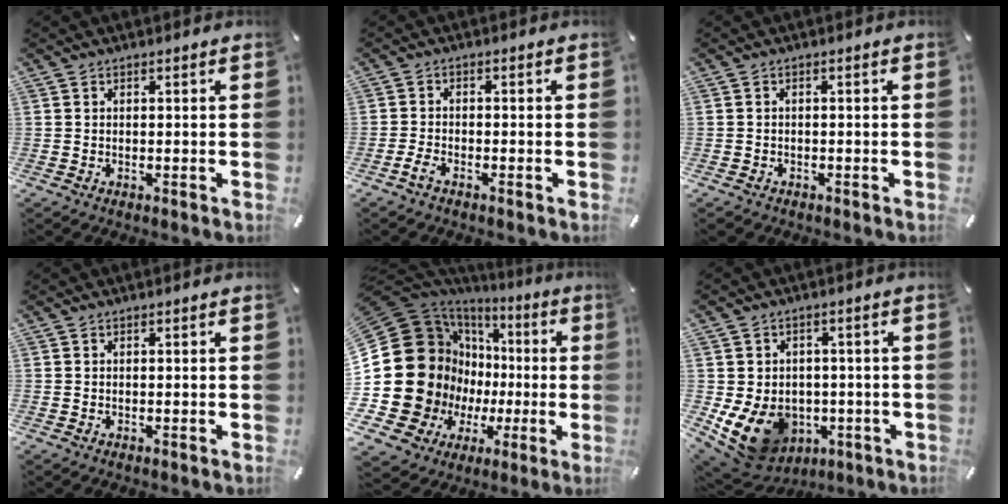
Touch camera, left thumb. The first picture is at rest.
{"total": 2.5, "force": [-1.7, 1.0, 1.5], "torque": [-0.032, 0.005, -0.034]}
{"total": 1.0, "force": [-0.8, 0.6, 0.2], "torque": [-0.005, 0.003, -0.019]}
{"total": 0.0}
{"total": 25.4, "force": [1.9, 19.6, 16.0], "torque": [-0.296, -0.074, 0.089]}
{"total": 11.9, "force": [-3.3, 9.8, 5.8], "torque": [-0.119, 0.005, -0.055]}